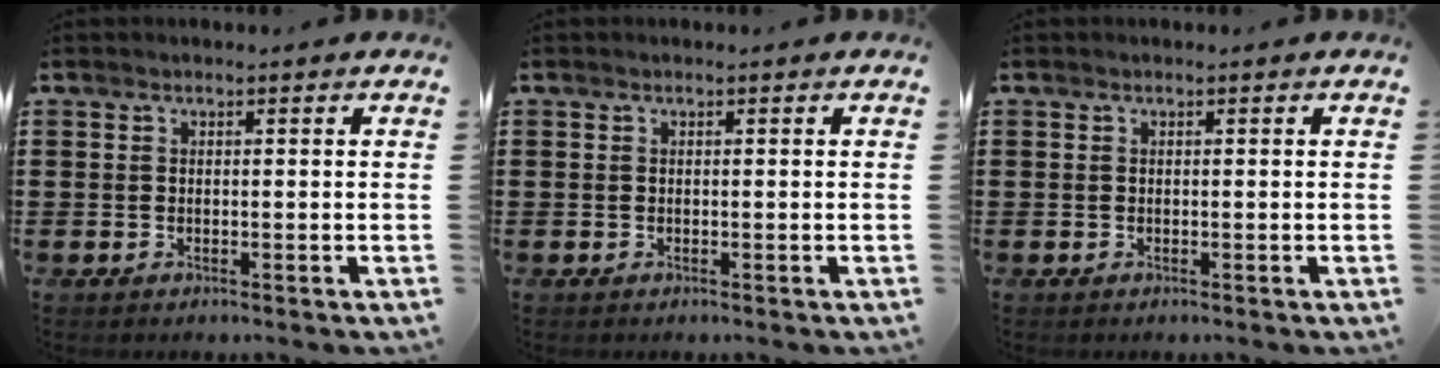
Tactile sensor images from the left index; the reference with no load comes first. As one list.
[{"total": 0.0}, {"total": 0.0}]